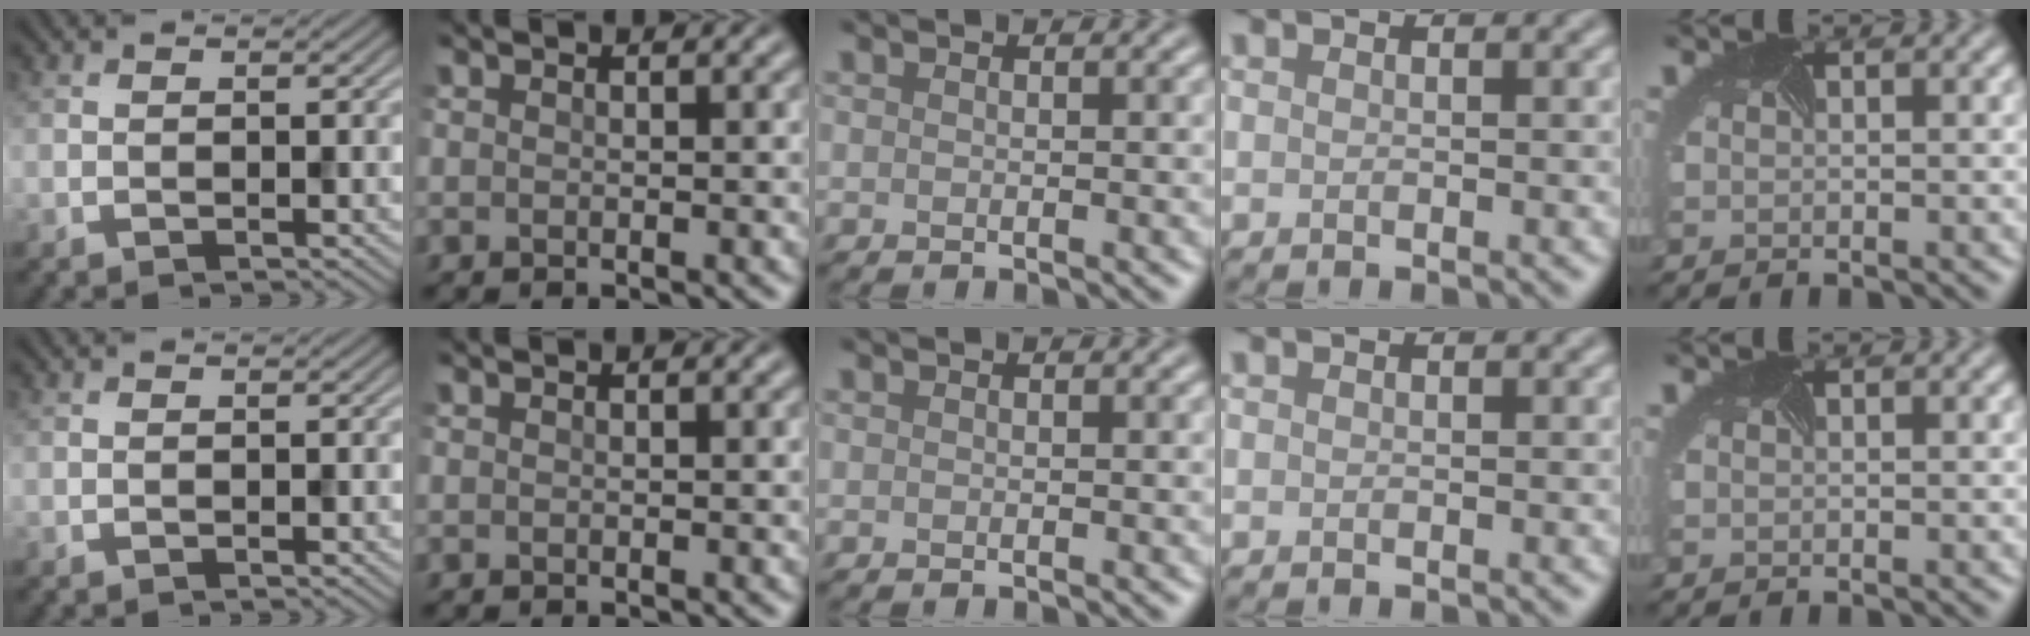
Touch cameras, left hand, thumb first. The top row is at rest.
{}